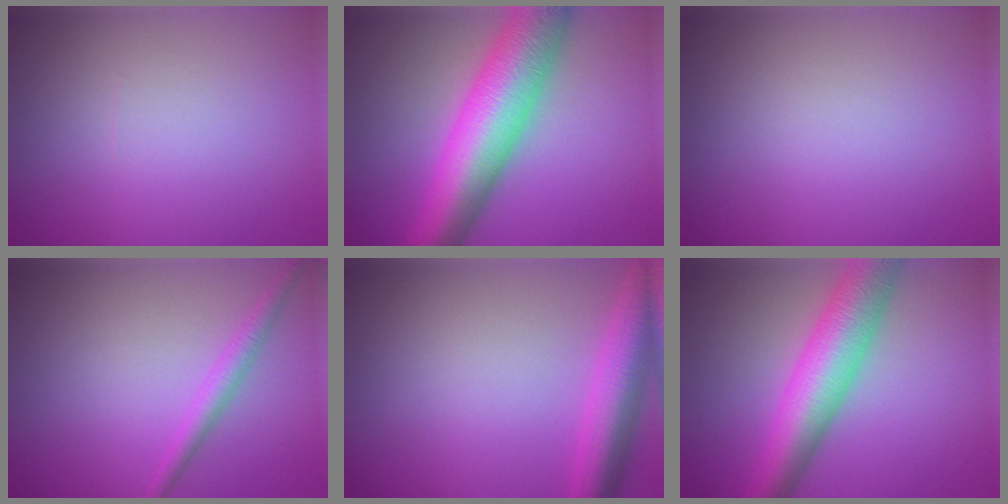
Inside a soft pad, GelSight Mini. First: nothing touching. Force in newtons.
{"total": 11.3, "press": 11.3, "slide": 0.2}
{"total": 0.0}
{"total": 2.0, "press": 2.0, "slide": 0.1}
{"total": 5.6, "press": 5.6, "slide": 0.3}
{"total": 8.5, "press": 8.5, "slide": 0.1}